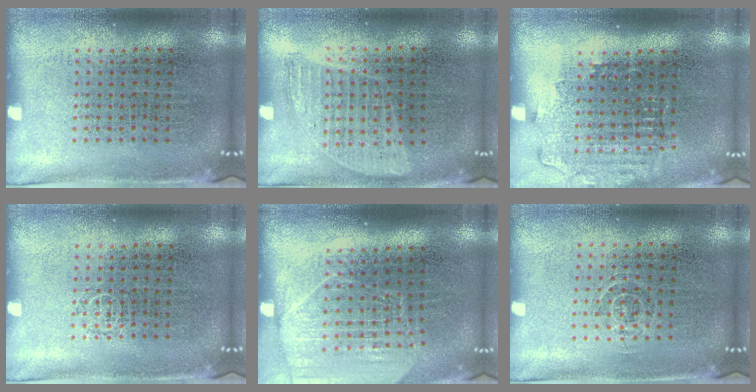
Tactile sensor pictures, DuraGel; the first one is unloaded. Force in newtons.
{"total": 0.8, "press": 0.8, "slide": 0.3}
{"total": 1.5, "press": 1.3, "slide": 0.7}
{"total": 0.6, "press": 0.6, "slide": 0.1}
{"total": 1.6, "press": 1.5, "slide": 0.5}
{"total": 0.8, "press": 0.5, "slide": 0.6}